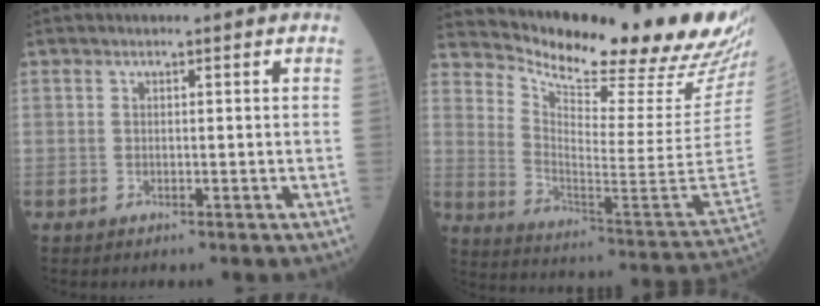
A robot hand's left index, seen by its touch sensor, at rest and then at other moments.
{"total": 26.7, "force": [23.8, 0.9, 12.1], "torque": [-0.205, -0.119, 0.322]}